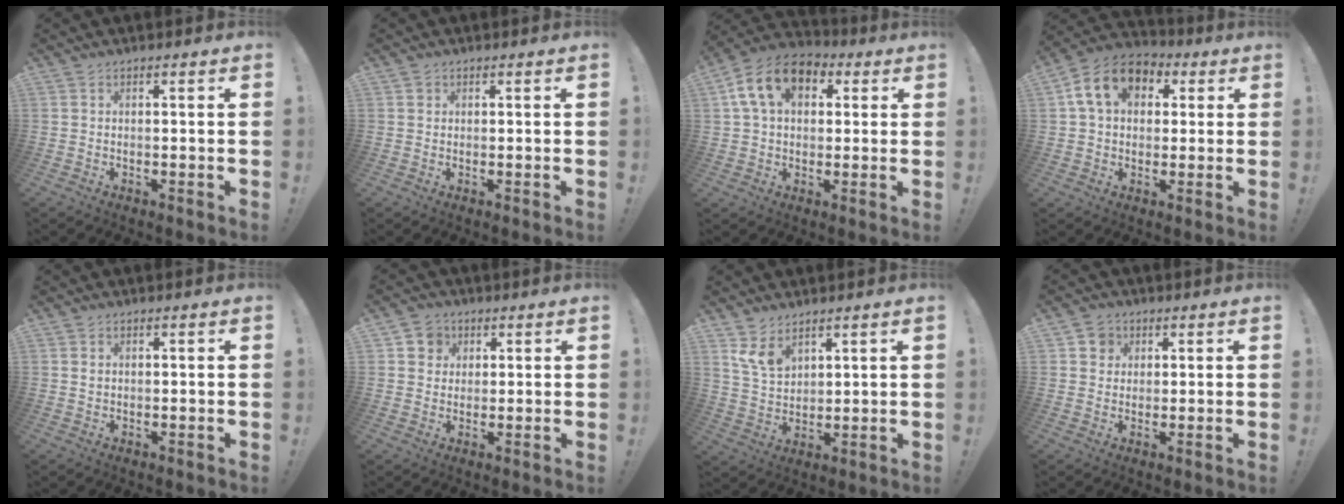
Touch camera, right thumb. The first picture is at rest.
{"total": 1.0, "force": [0.5, 0.9, 0.0], "torque": [0.003, 0.000, 0.010]}
{"total": 14.1, "force": [4.9, 9.7, 9.1], "torque": [-0.143, -0.002, 0.093]}
{"total": 13.5, "force": [4.3, 9.7, 8.3], "torque": [-0.128, 0.004, 0.086]}
{"total": 0.8, "force": [0.2, 0.7, 0.3], "torque": [-0.004, 0.001, 0.004]}
{"total": 5.5, "force": [1.7, 5.1, 1.3], "torque": [-0.021, -0.001, 0.033]}
{"total": 8.2, "force": [5.4, 4.9, 3.8], "torque": [-0.074, -0.025, 0.108]}
{"total": 4.6, "force": [1.6, 4.2, 1.1], "torque": [-0.013, -0.001, 0.030]}